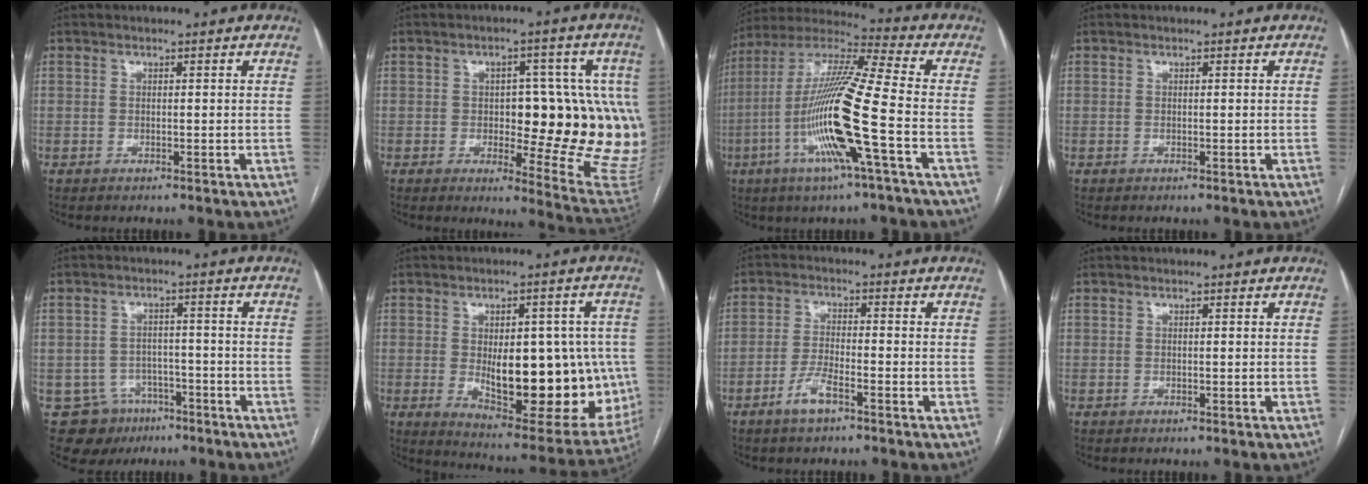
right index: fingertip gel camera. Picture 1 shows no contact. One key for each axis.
{"total": 18.5, "fx": 0.2, "fy": 6.3, "fz": 17.4, "tx": -0.153, "ty": 0.013, "tz": 0.015}
{"total": 17.7, "fx": -5.1, "fy": -0.3, "fz": 17.0, "tx": -0.341, "ty": -0.009, "tz": -0.106}
{"total": 0.0}
{"total": 8.6, "fx": -5.2, "fy": 6.8, "fz": 1.3, "tx": -0.021, "ty": 0.015, "tz": -0.069}
{"total": 20.3, "fx": -1.7, "fy": 8.5, "fz": 18.3, "tx": -0.214, "ty": 0.005, "tz": 0.005}
{"total": 4.3, "fx": -2.8, "fy": 0.9, "fz": 3.2, "tx": -0.069, "ty": -0.001, "tz": -0.054}
{"total": 0.0}